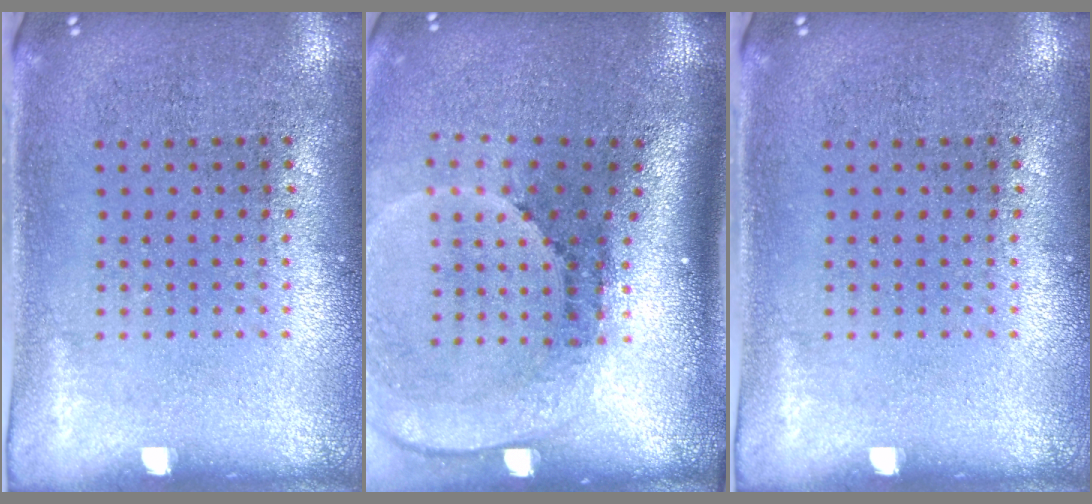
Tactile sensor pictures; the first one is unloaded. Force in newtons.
{"total": 2.6, "press": 1.7, "slide": 1.9}
{"total": 0.0}